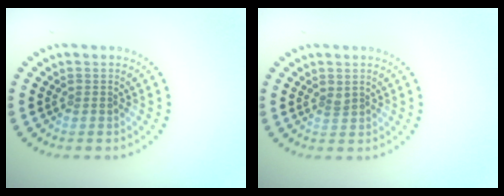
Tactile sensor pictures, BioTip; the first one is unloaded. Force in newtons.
{"total": 0.8, "press": 0.6, "slide": 0.5}